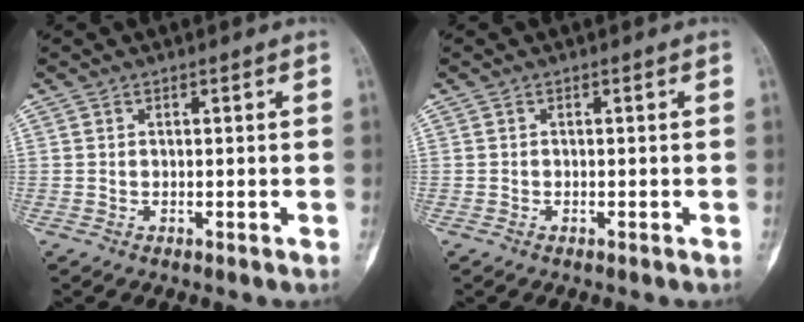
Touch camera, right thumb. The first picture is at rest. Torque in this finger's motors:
{"motor_torque": [0.18, 0.00, -0.25, 0.09, -0.03]}